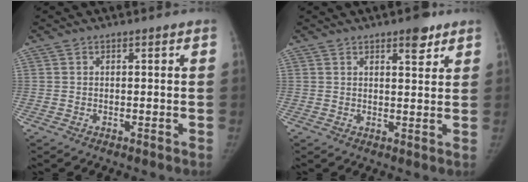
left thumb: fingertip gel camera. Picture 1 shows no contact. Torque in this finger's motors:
{"motor_torque": [0.39, -0.07, 0.82, -0.44, 0.10]}